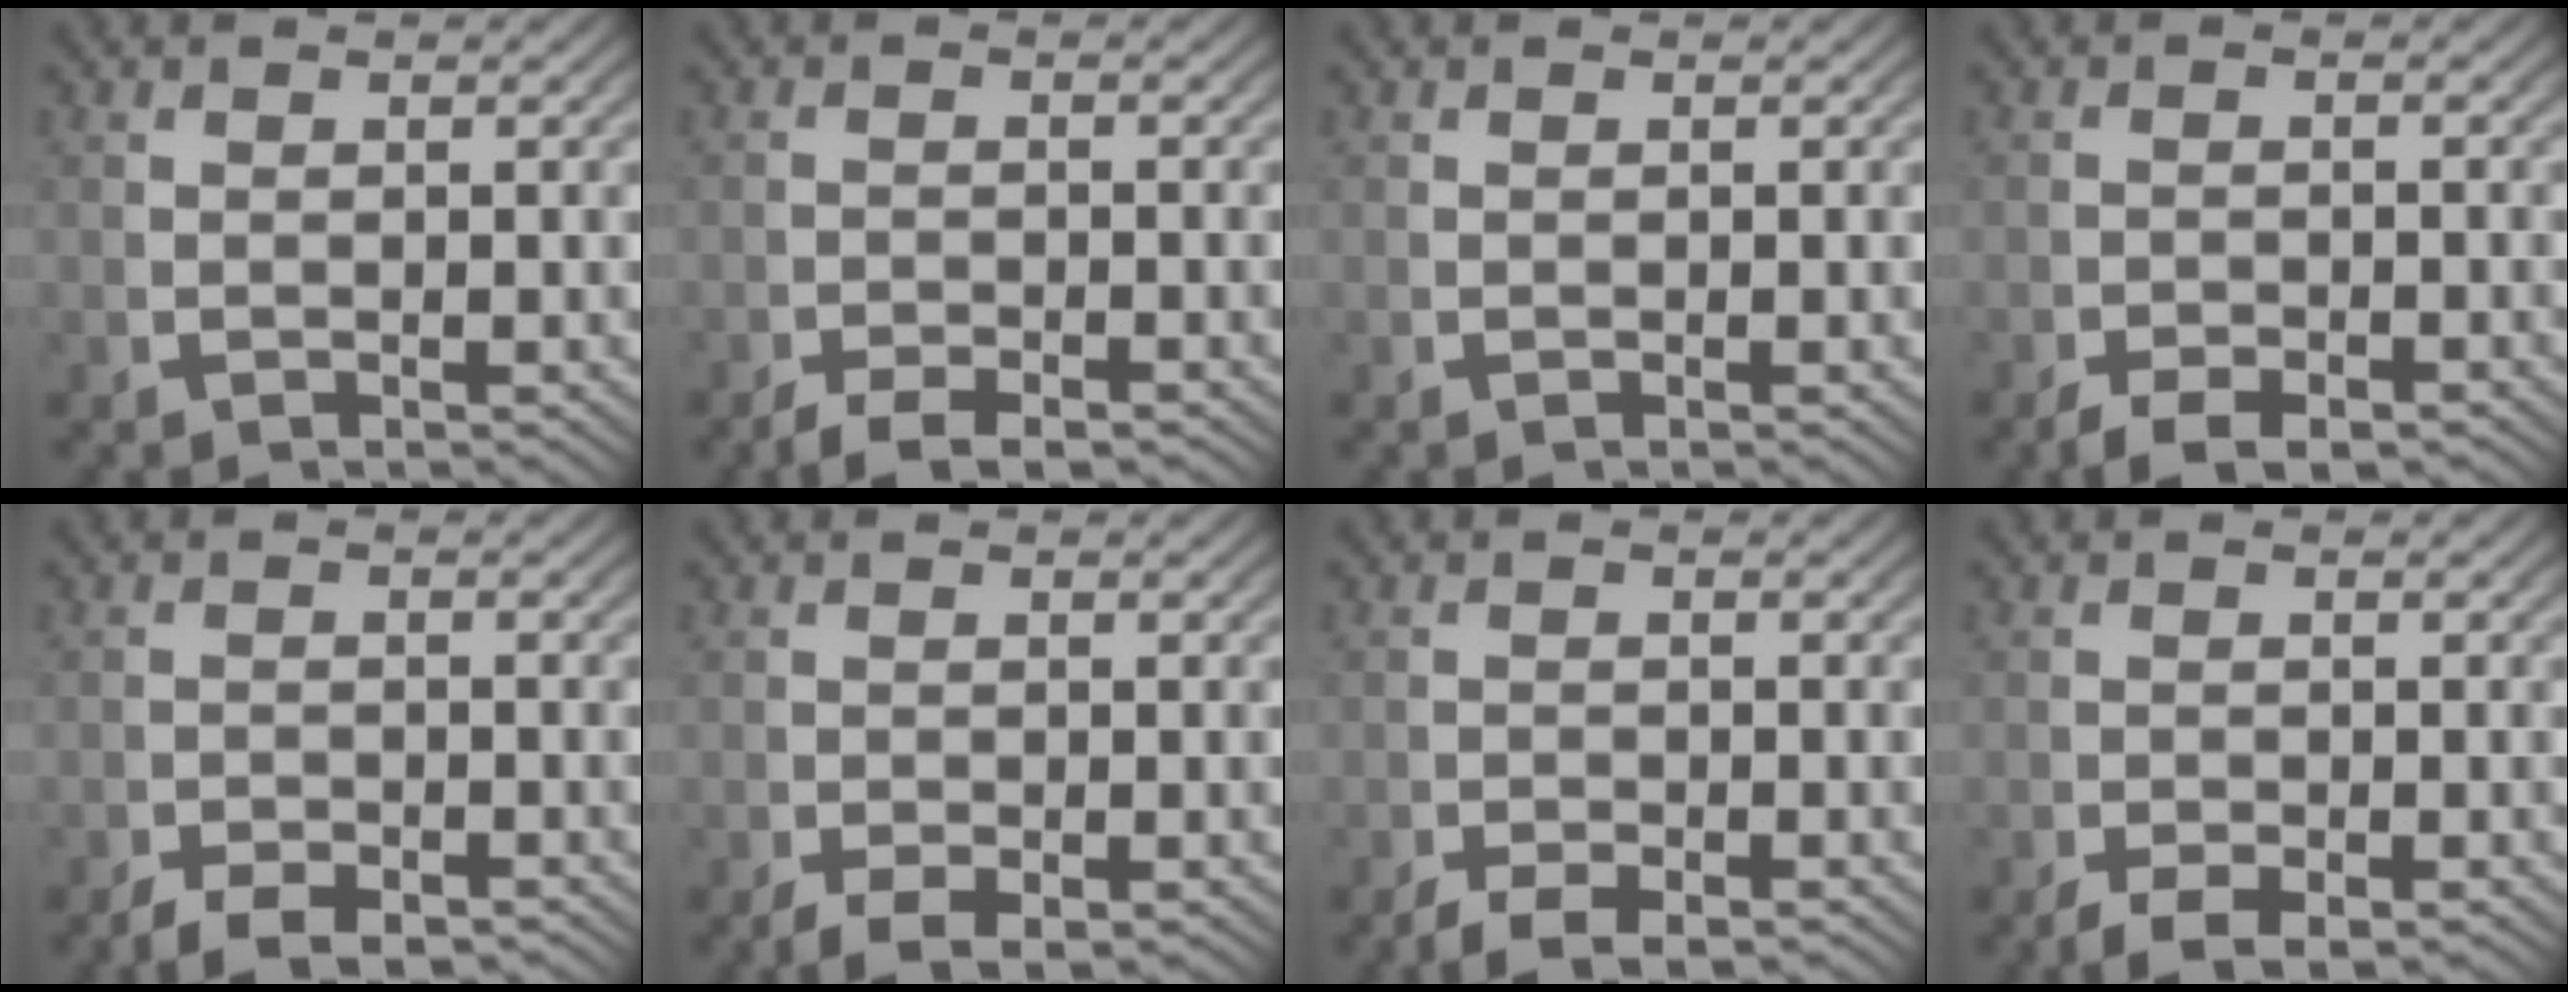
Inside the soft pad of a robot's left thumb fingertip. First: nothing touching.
{"total": 2.6, "force": [-2.2, 0.8, 1.0], "torque": [-0.011, -0.009, -0.039]}
{"total": 0.0}
{"total": 2.7, "force": [-2.2, 1.0, 1.2], "torque": [-0.013, -0.011, -0.038]}
{"total": 2.8, "force": [-2.4, 1.0, 1.1], "torque": [-0.011, -0.010, -0.042]}
{"total": 2.6, "force": [-1.5, 1.4, 1.7], "torque": [-0.025, -0.015, -0.019]}
{"total": 2.7, "force": [-2.2, 1.0, 1.3], "torque": [-0.016, -0.012, -0.037]}
{"total": 2.7, "force": [-1.9, 1.3, 1.5], "torque": [-0.024, -0.015, -0.027]}